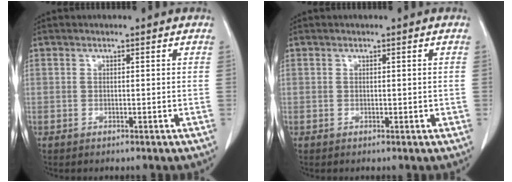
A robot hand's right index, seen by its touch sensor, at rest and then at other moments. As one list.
[{"total": 0.8, "force": [0.0, 0.5, 0.6], "torque": [-0.008, 0.000, 0.003]}]